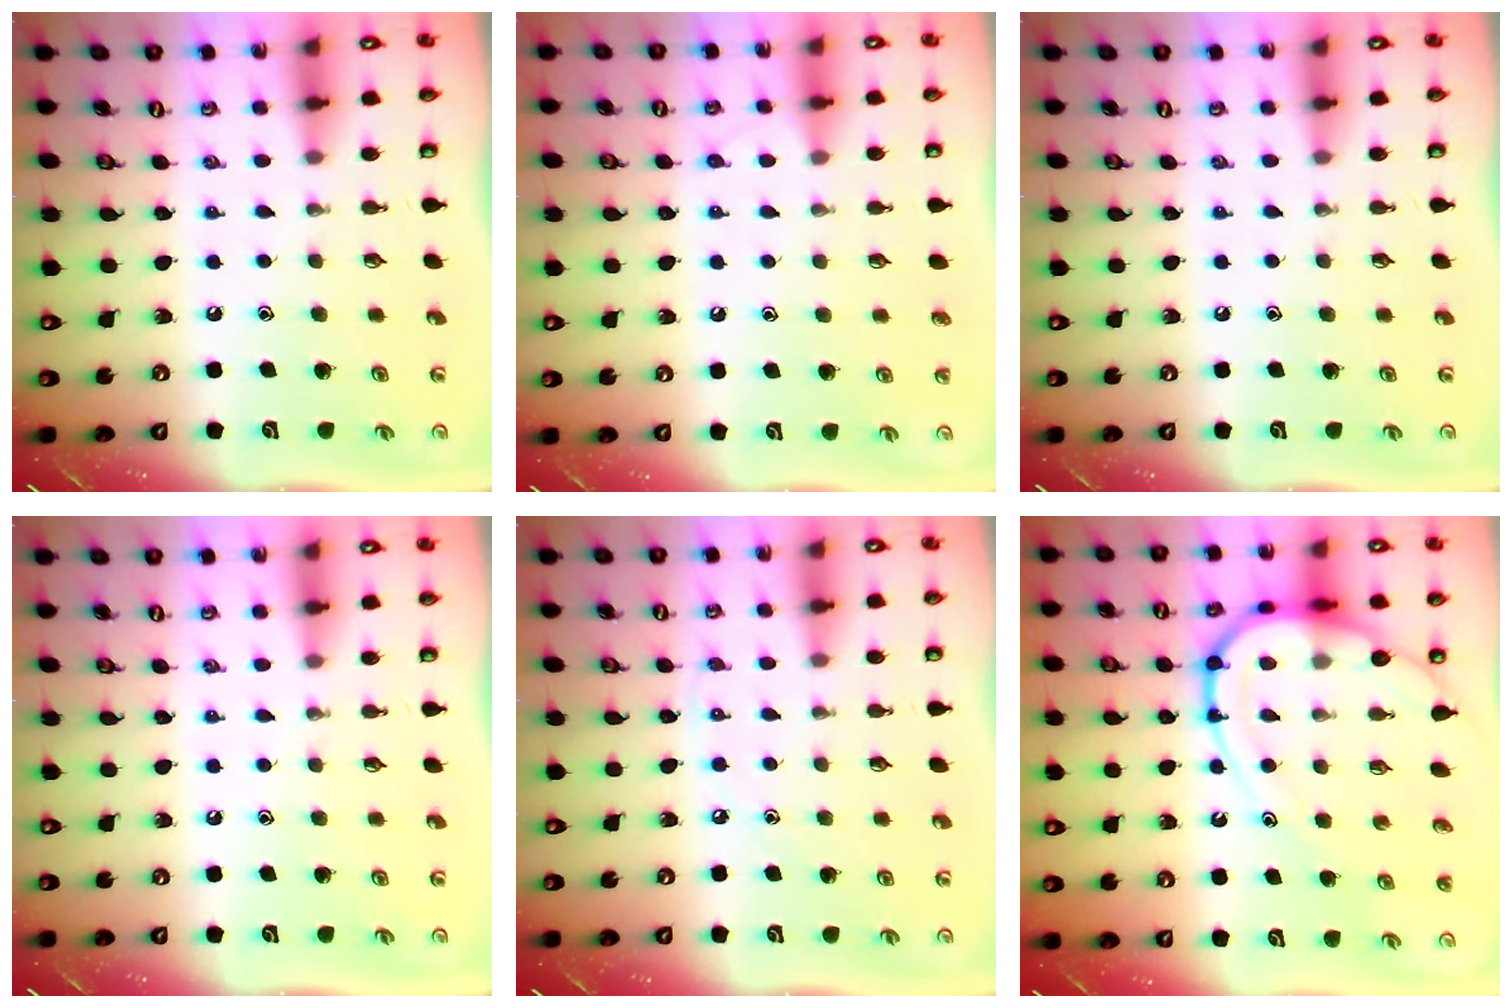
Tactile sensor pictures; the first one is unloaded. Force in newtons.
{"total": 5.4, "press": 5.4, "slide": 0.6}
{"total": 0.0}
{"total": 0.0}
{"total": 3.2, "press": 3.2, "slide": 0.4}
{"total": 14.5, "press": 14.5, "slide": 1.3}